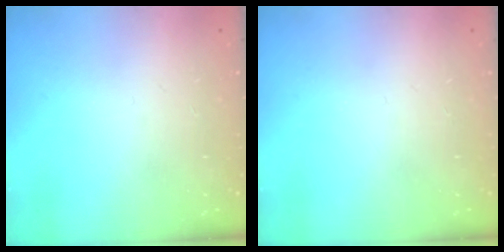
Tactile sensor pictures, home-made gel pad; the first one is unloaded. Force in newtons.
{"total": 0.0}